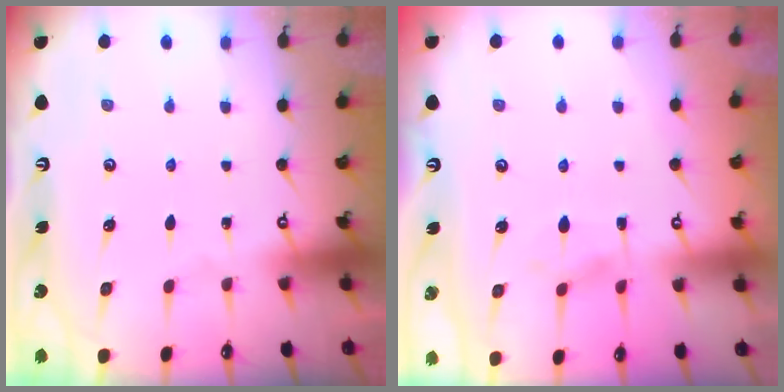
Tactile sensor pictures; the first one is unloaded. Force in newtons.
{"total": 1.8, "press": 1.5, "slide": 1.0}